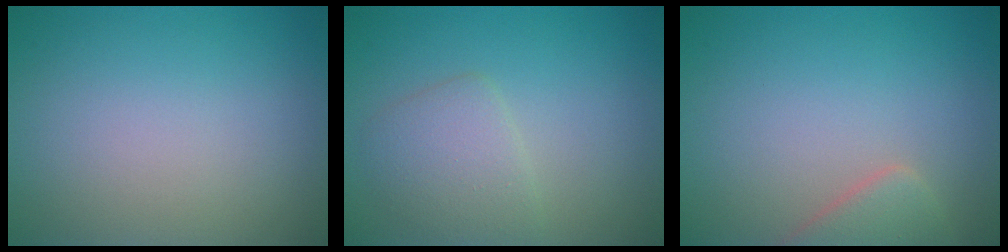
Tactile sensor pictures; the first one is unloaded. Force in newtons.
{"total": 2.9, "press": 2.9, "slide": 0.2}
{"total": 2.8, "press": 2.8, "slide": 0.2}